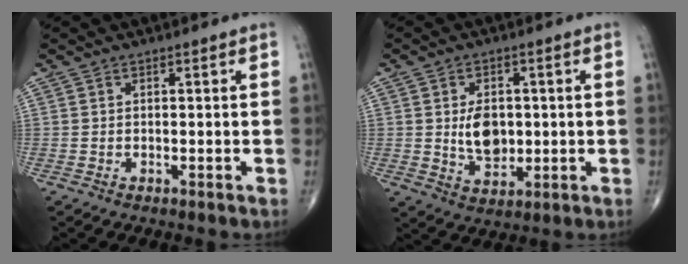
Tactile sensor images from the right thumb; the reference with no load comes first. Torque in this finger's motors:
{"motor_torque": [0.18, 0.09, 0.35, 0.22, 0.02]}